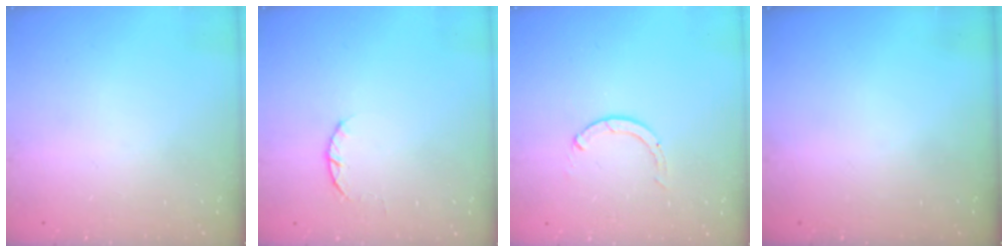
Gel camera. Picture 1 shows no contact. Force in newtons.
{"total": 2.3, "press": 2.3, "slide": 0.4}
{"total": 0.0}
{"total": 0.0}